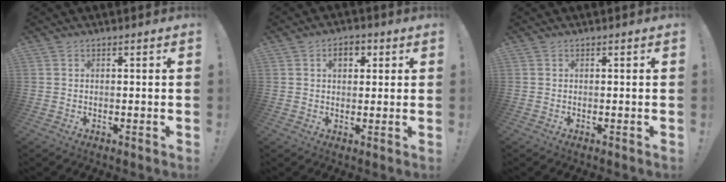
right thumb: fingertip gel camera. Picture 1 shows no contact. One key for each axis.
{"total": 4.8, "fx": 1.7, "fy": 3.3, "fz": 3.1, "tx": -0.034, "ty": 0.003, "tz": 0.025}
{"total": 0.0}